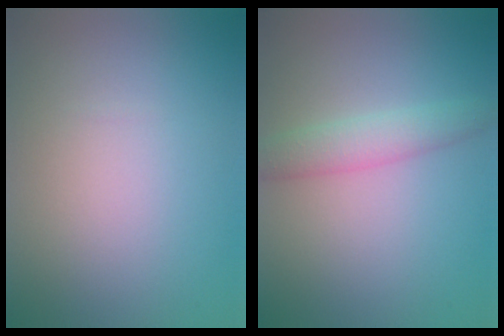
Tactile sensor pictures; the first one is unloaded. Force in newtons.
{"total": 2.7, "press": 2.7, "slide": 0.0}